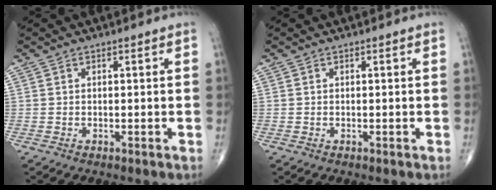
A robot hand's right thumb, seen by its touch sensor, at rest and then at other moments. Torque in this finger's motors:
{"motor_torque": [-0.17, 0.17, -0.22, -0.06, -0.03]}